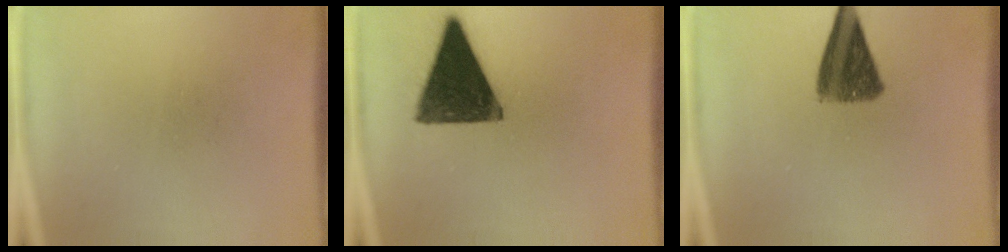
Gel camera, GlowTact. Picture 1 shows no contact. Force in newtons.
{"total": 14.9}
{"total": 9.4}